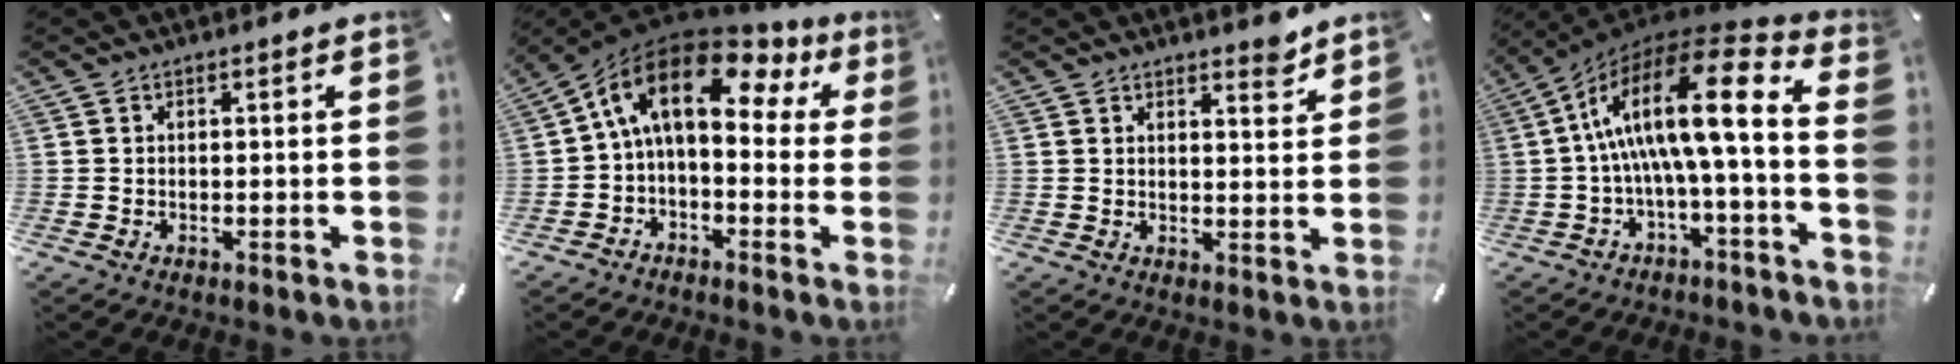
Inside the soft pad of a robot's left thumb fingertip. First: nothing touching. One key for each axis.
{"total": 14.4, "fx": 4.6, "fy": 7.9, "fz": 11.1, "tx": -0.204, "ty": -0.015, "tz": 0.076}
{"total": 3.7, "fx": 3.4, "fy": 1.4, "fz": 0.8, "tx": 0.010, "ty": -0.029, "tz": 0.056}
{"total": 17.6, "fx": 1.6, "fy": 4.1, "fz": 17.1, "tx": -0.316, "ty": -0.031, "tz": 0.012}